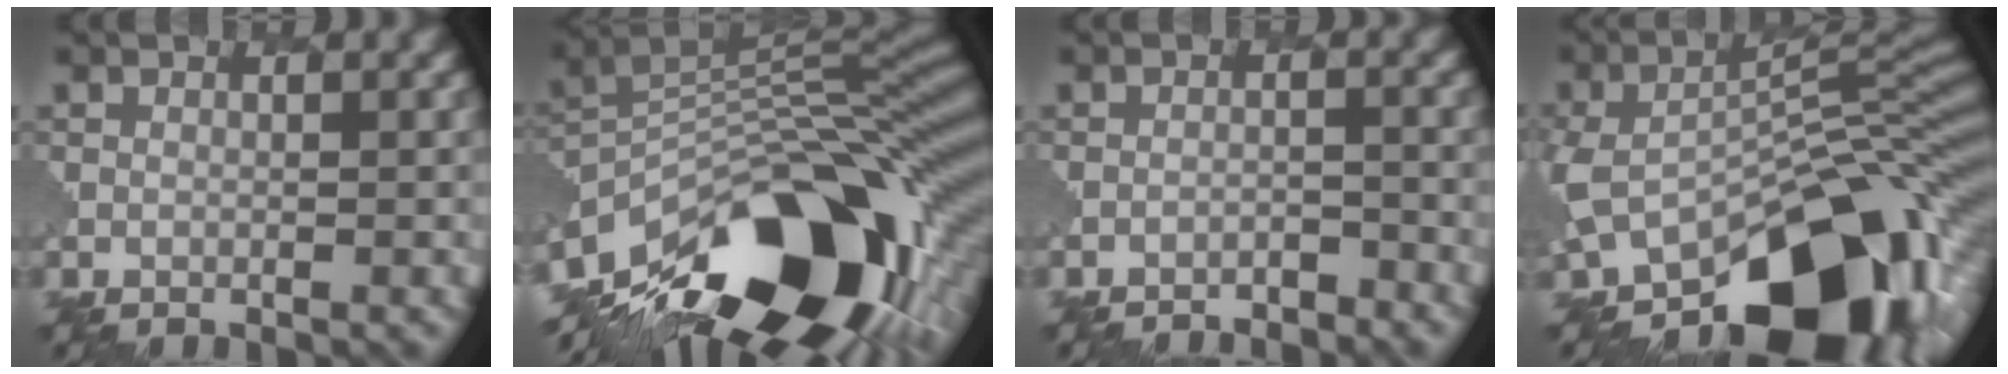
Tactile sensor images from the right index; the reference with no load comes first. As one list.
[{"total": 17.2, "force": [-8.9, 8.1, 12.3], "torque": [-0.206, -0.006, -0.149]}, {"total": 2.9, "force": [-2.9, 0.1, 0.3], "torque": [0.000, 0.000, -0.044]}, {"total": 14.2, "force": [-7.3, 7.4, 9.7], "torque": [-0.144, -0.009, -0.115]}]